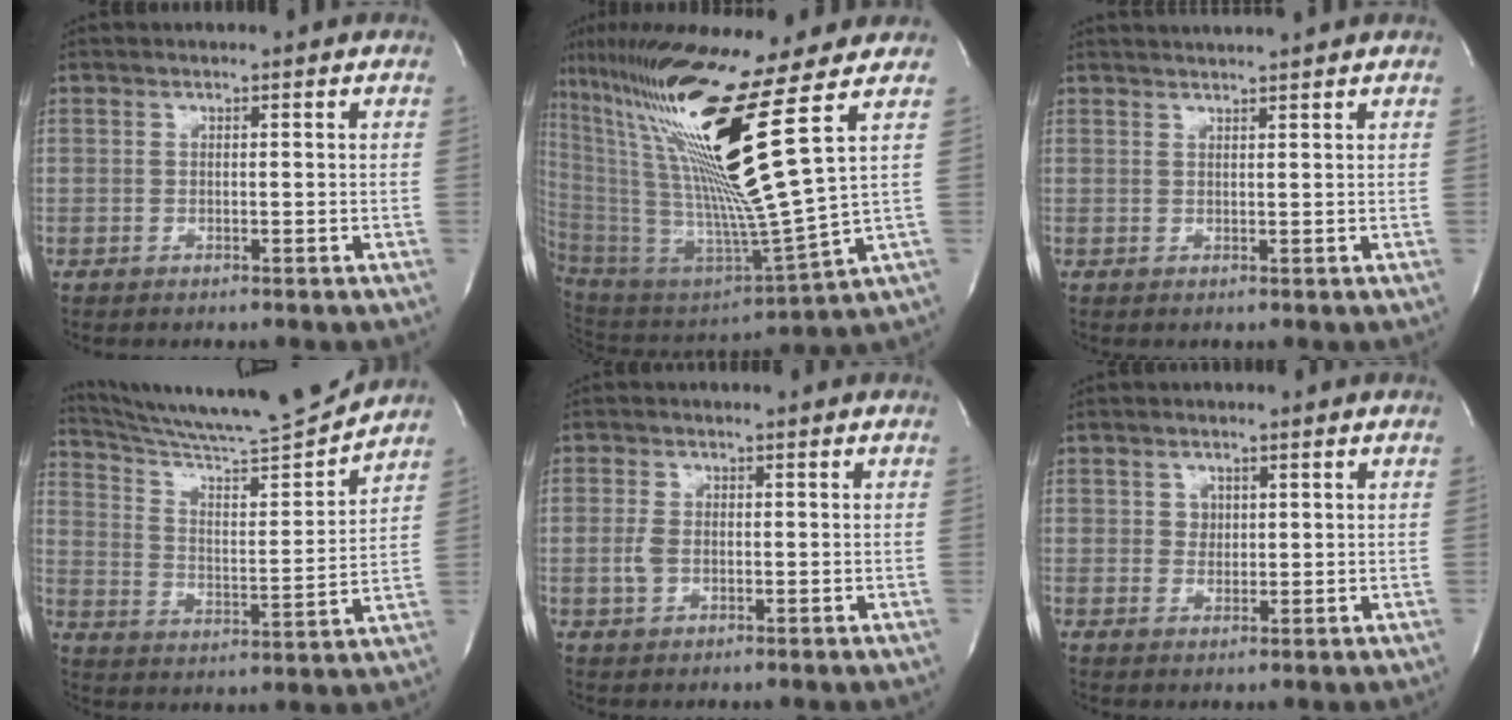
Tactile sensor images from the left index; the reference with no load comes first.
{"total": 24.0, "force": [12.3, -1.9, 20.5], "torque": [-0.404, -0.031, 0.217]}
{"total": 4.5, "force": [4.1, -1.0, 1.4], "torque": [-0.020, 0.009, 0.053]}
{"total": 15.9, "force": [15.2, -1.6, 4.4], "torque": [-0.087, -0.040, 0.241]}
{"total": 2.3, "force": [-0.3, 1.6, 1.7], "torque": [-0.043, 0.002, -0.003]}
{"total": 1.7, "force": [0.5, 1.5, 0.6], "torque": [-0.010, -0.006, 0.009]}